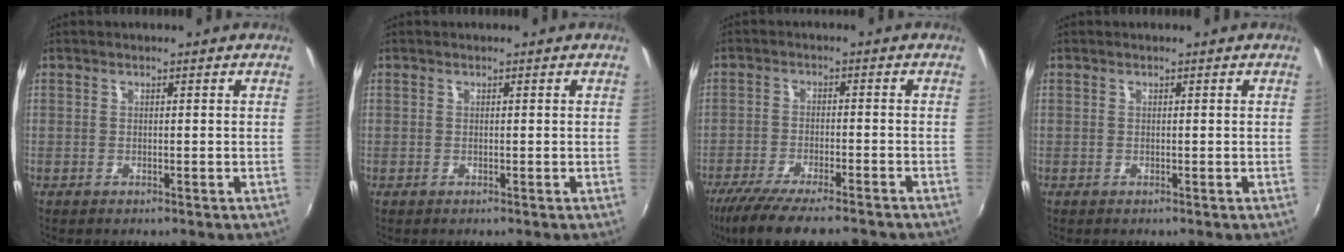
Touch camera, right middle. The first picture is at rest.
{"total": 0.0}
{"total": 14.1, "force": [-11.8, 2.5, 7.4], "torque": [-0.153, -0.038, -0.188]}
{"total": 0.0}